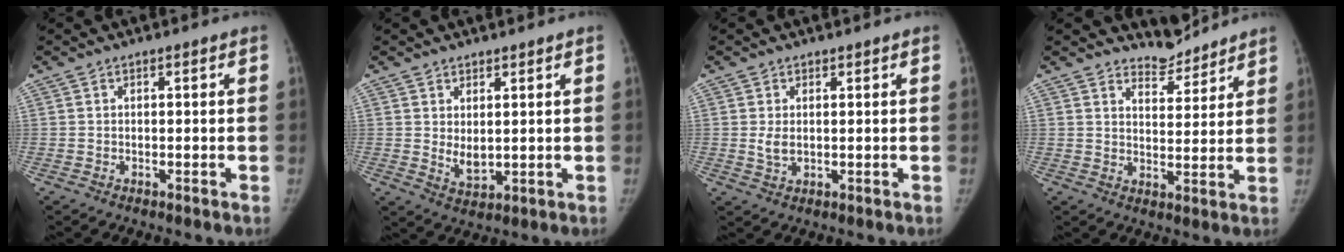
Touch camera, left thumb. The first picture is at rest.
{"total": 3.7, "force": [1.2, 2.2, 2.7], "torque": [-0.038, -0.022, 0.030]}
{"total": 2.0, "force": [0.6, 1.4, 1.3], "torque": [-0.018, -0.008, 0.015]}
{"total": 5.6, "force": [5.4, 1.4, -0.3], "torque": [0.025, -0.053, 0.088]}